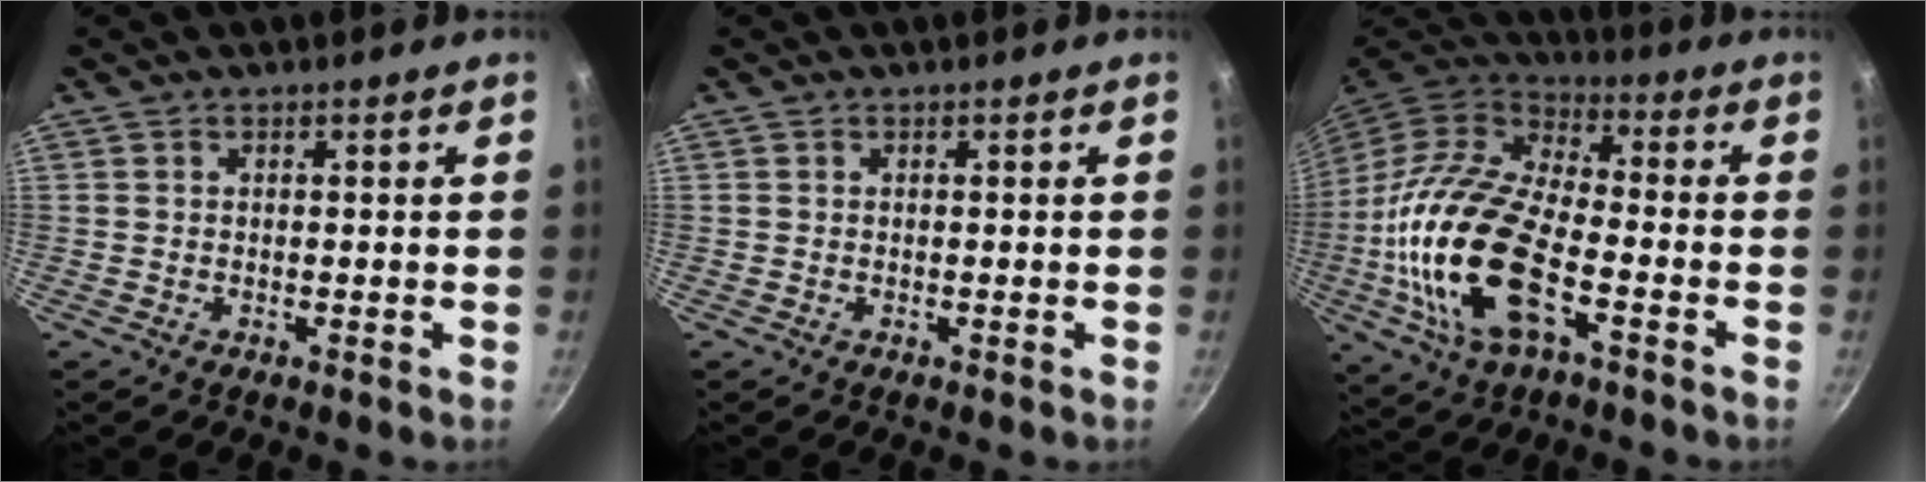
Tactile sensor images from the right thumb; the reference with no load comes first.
{"total": 0.0}
{"total": 22.4, "force": [-5.8, 10.4, 19.0], "torque": [-0.374, 0.020, -0.119]}